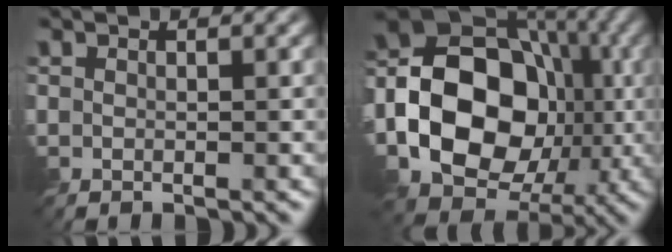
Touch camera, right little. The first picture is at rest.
{"total": 17.1, "force": [-3.2, 13.3, 10.3], "torque": [-0.175, -0.001, -0.066]}